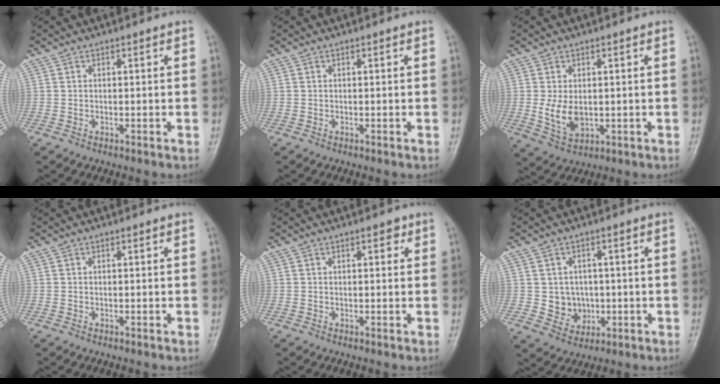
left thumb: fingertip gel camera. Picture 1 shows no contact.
{"total": 0.0}
{"total": 6.0, "force": [0.0, 4.0, 4.5], "torque": [-0.074, -0.012, 0.011]}
{"total": 0.0}
{"total": 1.8, "force": [0.9, 0.9, 1.3], "torque": [-0.010, 0.000, 0.010]}
{"total": 5.9, "force": [-0.1, 5.4, 2.3], "torque": [-0.005, 0.004, 0.008]}